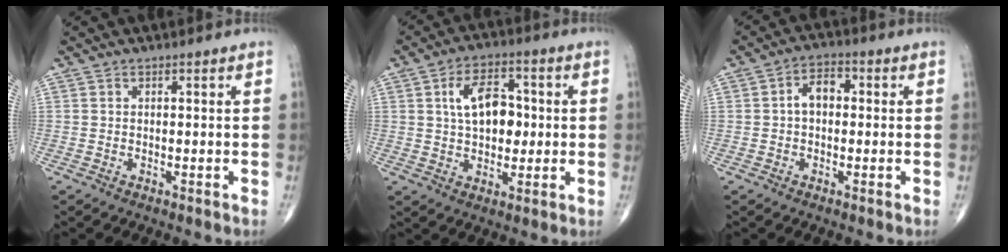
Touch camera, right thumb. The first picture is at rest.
{"total": 10.7, "force": [1.5, 6.5, 8.3], "torque": [-0.112, 0.008, 0.023]}
{"total": 4.9, "force": [0.2, 3.3, 3.7], "torque": [-0.051, 0.020, -0.006]}